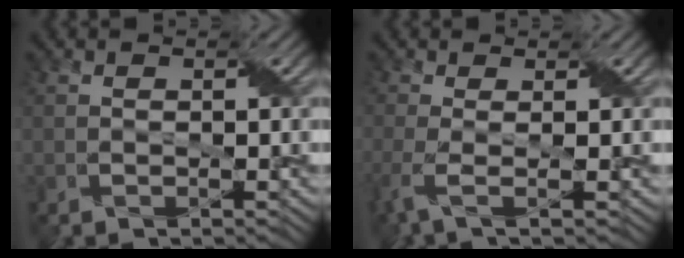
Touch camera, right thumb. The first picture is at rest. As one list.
[{"total": 3.4, "force": [-0.9, 1.0, 3.2], "torque": [-0.069, -0.007, -0.025]}]